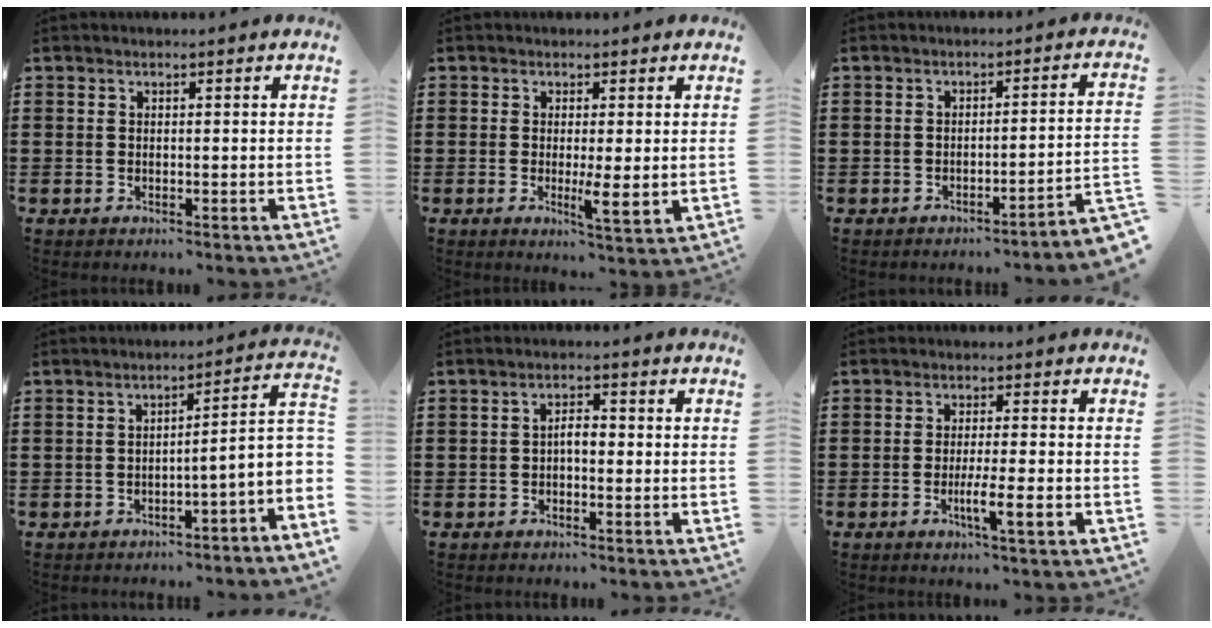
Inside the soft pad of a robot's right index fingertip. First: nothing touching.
{"total": 3.7, "force": [0.0, 0.7, 3.6], "torque": [-0.060, -0.004, -0.002]}
{"total": 2.5, "force": [-2.0, -0.4, 1.4], "torque": [-0.028, -0.006, -0.045]}
{"total": 5.4, "force": [-1.1, 0.9, 5.2], "torque": [-0.085, -0.025, -0.026]}
{"total": 2.6, "force": [-0.5, 1.0, 2.3], "torque": [-0.044, 0.003, -0.009]}
{"total": 5.5, "force": [-1.9, 0.4, 5.2], "torque": [-0.083, -0.010, -0.031]}